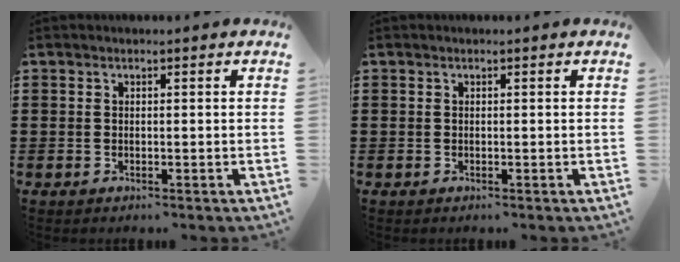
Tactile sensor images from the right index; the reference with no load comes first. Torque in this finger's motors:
{"motor_torque": [0.28, 0.14, 0.04, 0.01]}